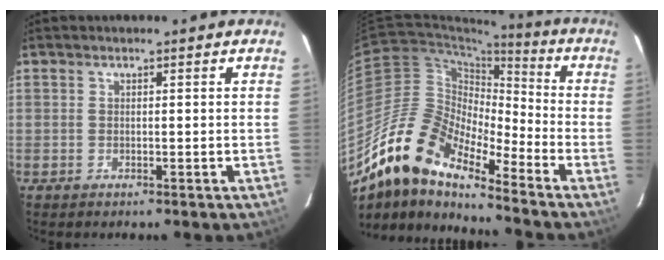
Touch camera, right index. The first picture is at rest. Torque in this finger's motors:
{"motor_torque": [0.93, -1.04, 0.27, -0.07]}